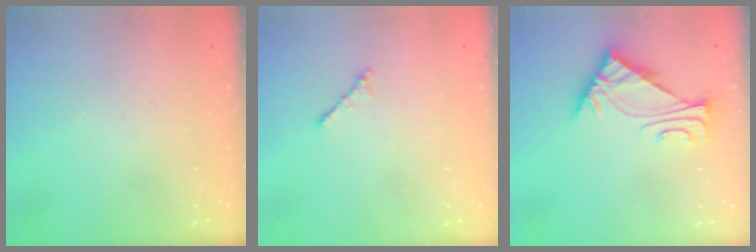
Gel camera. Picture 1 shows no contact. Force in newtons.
{"total": 1.0, "press": 0.9, "slide": 0.4}
{"total": 5.7, "press": 5.6, "slide": 1.1}